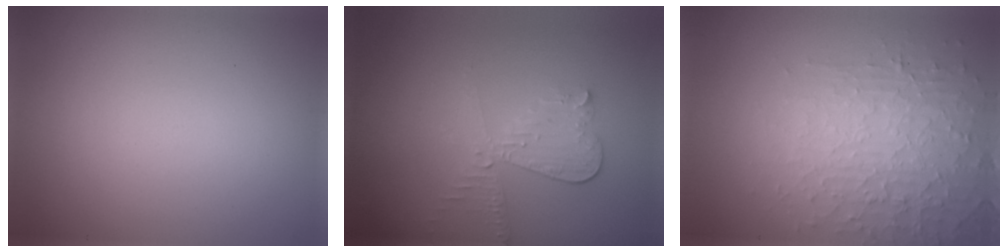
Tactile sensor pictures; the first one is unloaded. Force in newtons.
{"total": 3.0, "press": 2.6, "slide": 1.5}
{"total": 3.9, "press": 3.8, "slide": 0.8}